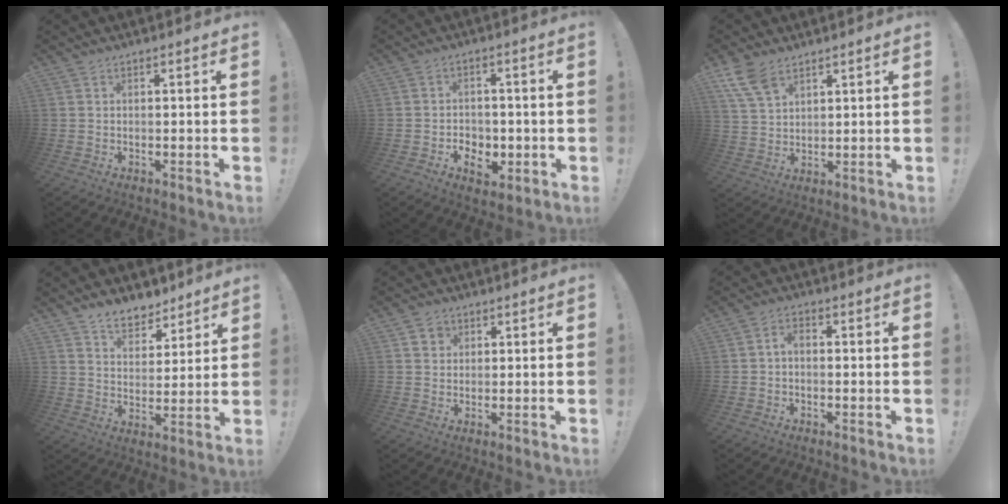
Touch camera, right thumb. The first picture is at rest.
{"total": 6.1, "force": [-2.1, 4.7, 3.3], "torque": [-0.042, 0.008, -0.034]}
{"total": 8.5, "force": [5.6, 4.7, 4.5], "torque": [-0.096, -0.022, 0.111]}
{"total": 8.2, "force": [6.5, 4.5, 2.2], "torque": [-0.034, -0.047, 0.125]}
{"total": 3.1, "force": [1.4, 2.7, 0.7], "torque": [-0.008, -0.001, 0.026]}
{"total": 2.4, "force": [-0.9, 1.1, 1.9], "torque": [-0.034, 0.007, -0.018]}